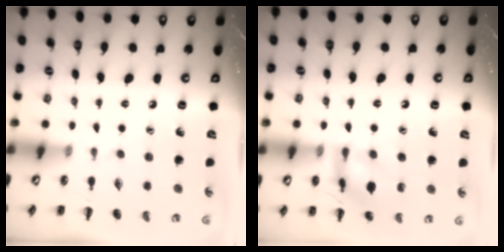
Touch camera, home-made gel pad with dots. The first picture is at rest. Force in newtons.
{"total": 12.5, "press": 12.5, "slide": 0.9}